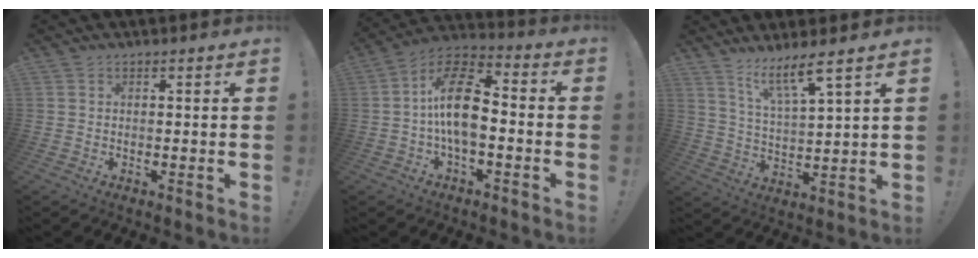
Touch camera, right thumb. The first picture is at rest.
{"total": 15.4, "force": [-0.8, 8.1, 13.1], "torque": [-0.235, 0.022, -0.011]}
{"total": 9.7, "force": [7.0, 0.9, 6.7], "torque": [-0.117, -0.038, 0.116]}